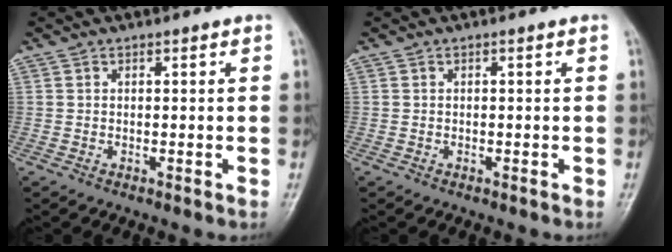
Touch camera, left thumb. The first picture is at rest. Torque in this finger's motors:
{"motor_torque": [-0.18, 0.18, -0.01, -0.01, 0.00]}